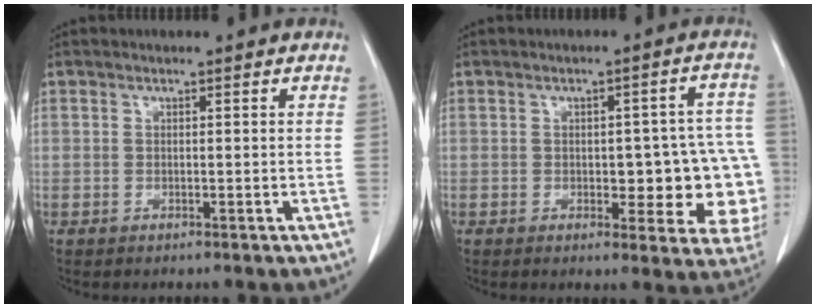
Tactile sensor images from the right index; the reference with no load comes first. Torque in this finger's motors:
{"motor_torque": [0.87, -0.59, 0.19, 0.04]}